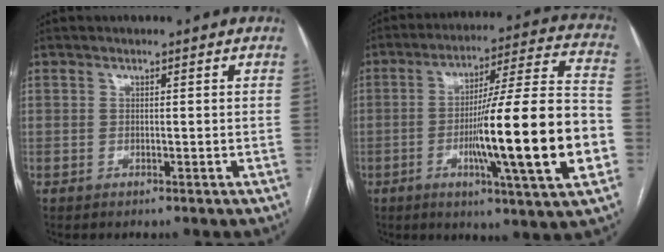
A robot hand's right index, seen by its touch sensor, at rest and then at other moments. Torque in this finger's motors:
{"motor_torque": [2.14, 0.00, 1.05, 0.21]}